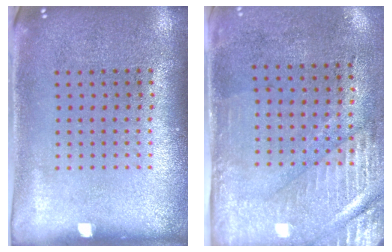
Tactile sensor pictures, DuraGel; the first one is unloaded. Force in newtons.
{"total": 3.0, "press": 2.5, "slide": 1.6}